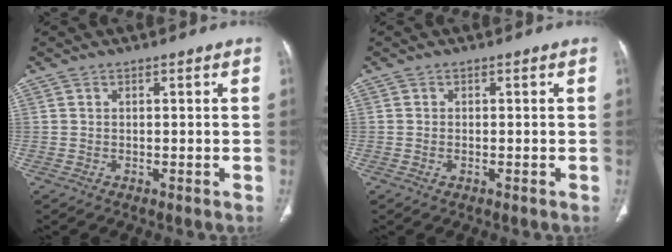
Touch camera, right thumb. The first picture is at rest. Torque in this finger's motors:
{"motor_torque": [-0.46, -0.34, -0.17, 0.14, -0.01]}